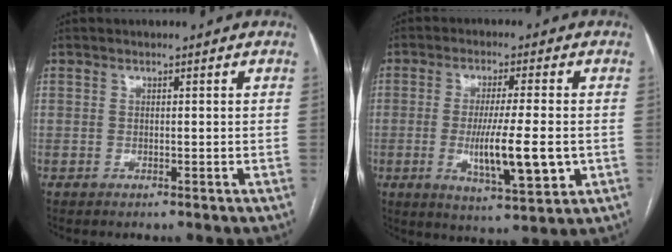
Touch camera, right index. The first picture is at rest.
{"total": 11.2, "force": [-2.0, 1.4, 10.9], "torque": [-0.185, -0.024, -0.030]}